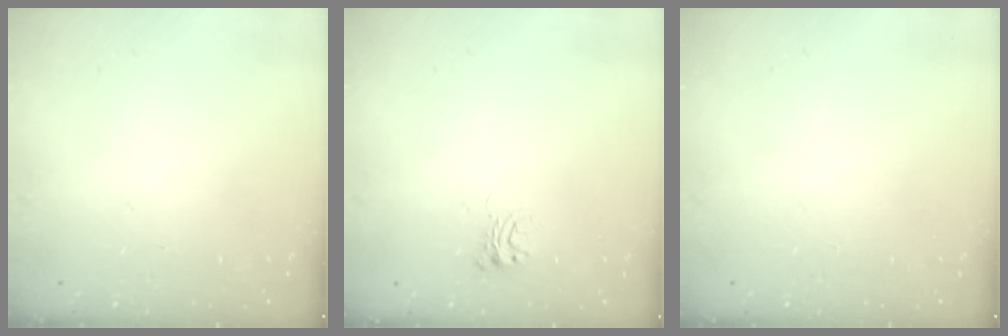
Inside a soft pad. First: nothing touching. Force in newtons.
{"total": 4.6, "press": 4.6, "slide": 0.3}
{"total": 0.0}